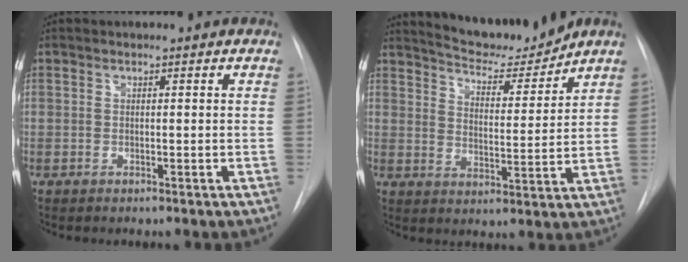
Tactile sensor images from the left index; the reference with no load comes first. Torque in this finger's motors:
{"motor_torque": [0.32, -0.99, -0.24, 0.02]}